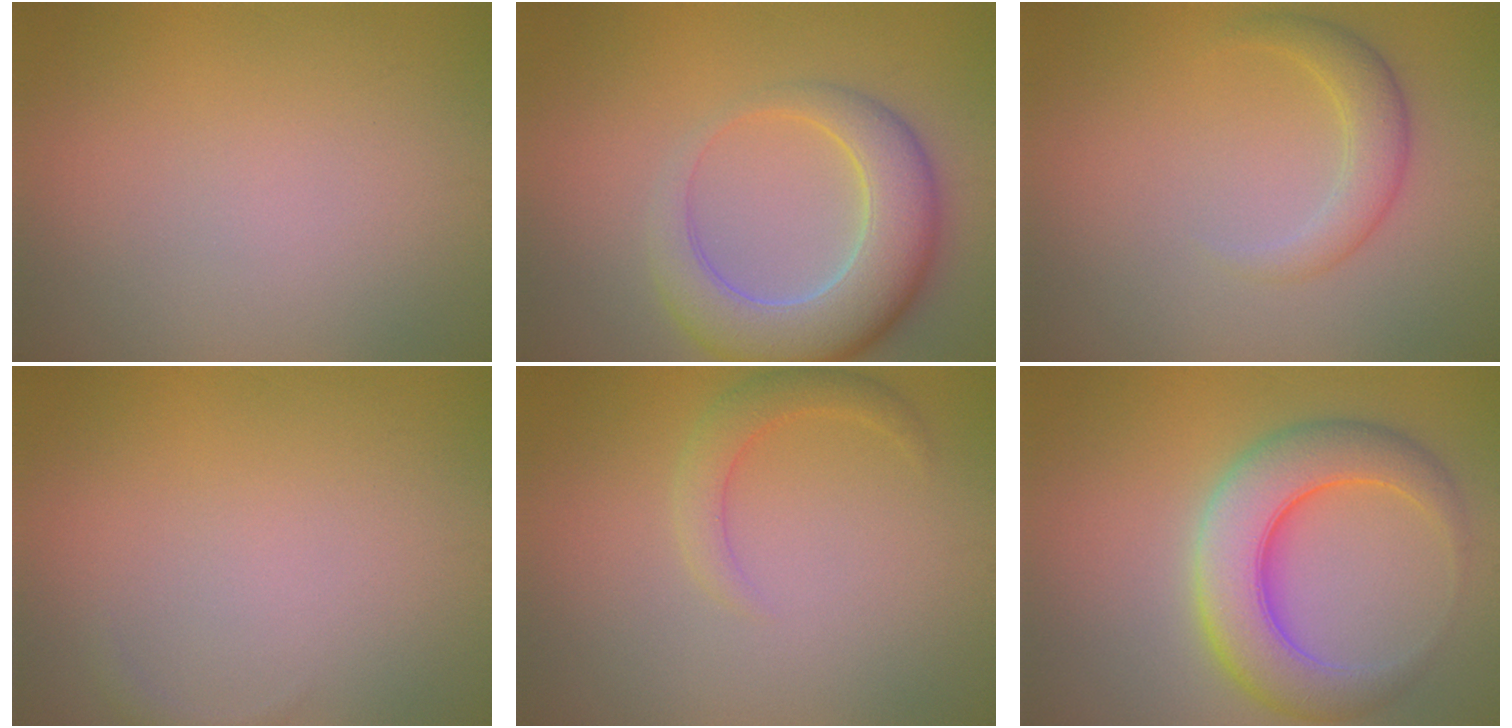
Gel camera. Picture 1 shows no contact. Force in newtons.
{"total": 7.7, "press": 7.7, "slide": 0.6}
{"total": 2.5, "press": 2.5, "slide": 0.1}
{"total": 0.6, "press": 0.6, "slide": 0.1}
{"total": 2.2, "press": 2.1, "slide": 0.2}
{"total": 8.0, "press": 8.0, "slide": 0.1}